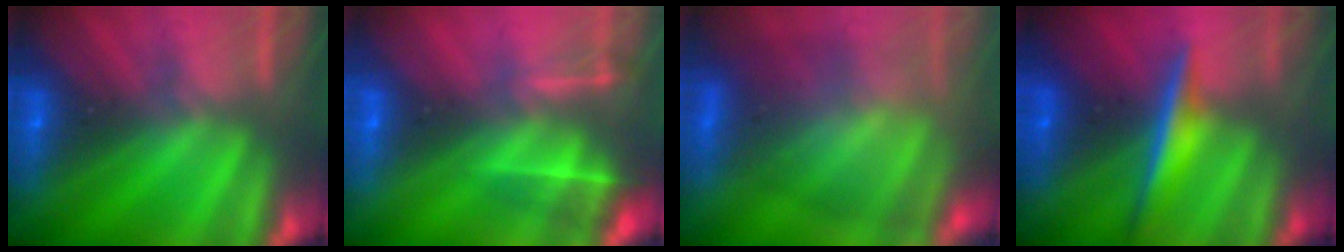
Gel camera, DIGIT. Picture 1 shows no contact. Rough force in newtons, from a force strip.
{"total": 4.6}
{"total": 9.4}
{"total": 3.9}